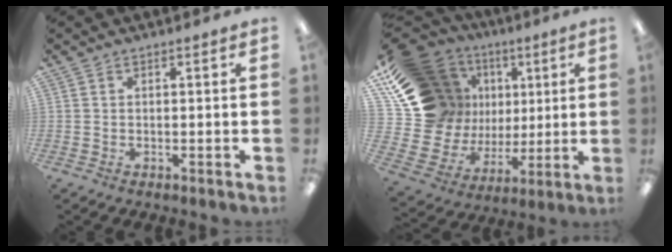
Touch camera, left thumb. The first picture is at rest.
{"total": 20.2, "force": [8.9, 16.5, 7.7], "torque": [-0.172, -0.062, 0.209]}